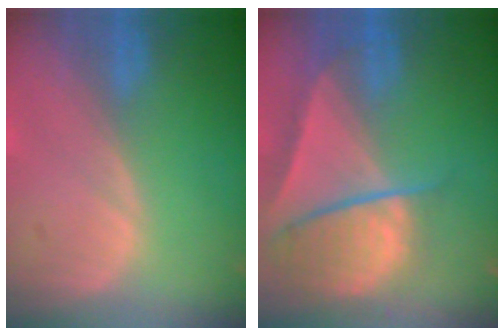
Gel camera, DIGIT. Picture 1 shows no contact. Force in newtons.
{"total": 9.3, "press": 8.0, "slide": 4.7}